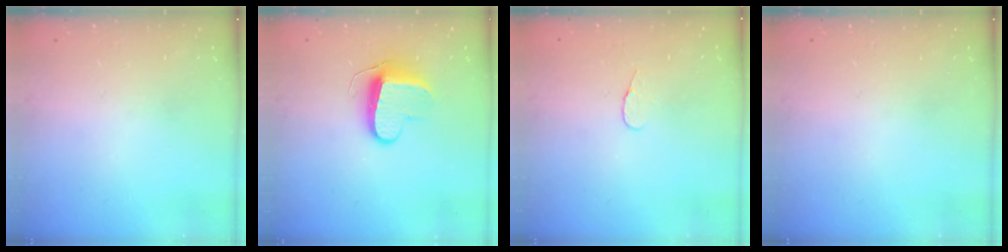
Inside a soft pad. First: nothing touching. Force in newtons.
{"total": 9.6, "press": 9.6, "slide": 0.2}
{"total": 4.0, "press": 4.0, "slide": 0.4}
{"total": 0.0}